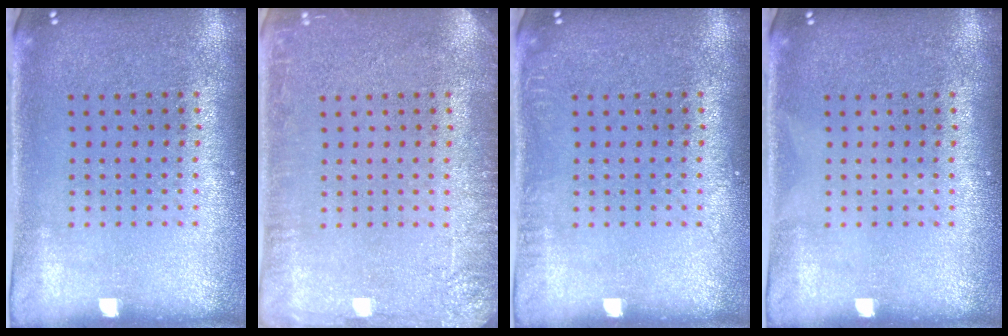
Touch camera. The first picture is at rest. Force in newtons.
{"total": 2.6, "press": 2.5, "slide": 0.5}
{"total": 0.7, "press": 0.7, "slide": 0.1}
{"total": 0.0}